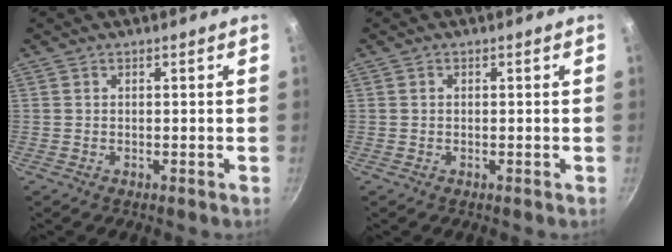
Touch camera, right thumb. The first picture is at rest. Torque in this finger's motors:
{"motor_torque": [-0.25, -0.08, -0.16, 0.01, 0.04]}